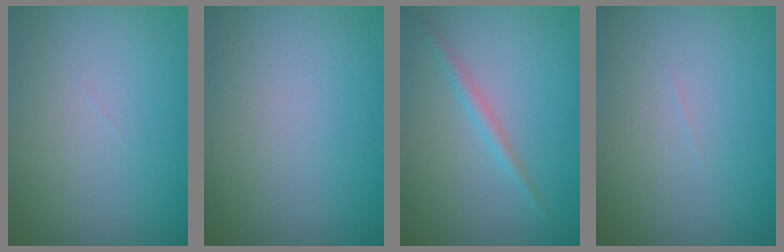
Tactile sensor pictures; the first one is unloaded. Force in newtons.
{"total": 0.0}
{"total": 1.4, "press": 1.4, "slide": 0.1}
{"total": 0.0}